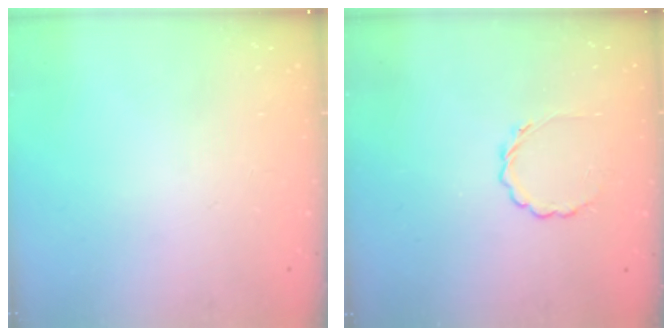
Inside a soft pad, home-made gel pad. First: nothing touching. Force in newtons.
{"total": 2.5, "press": 2.2, "slide": 1.1}